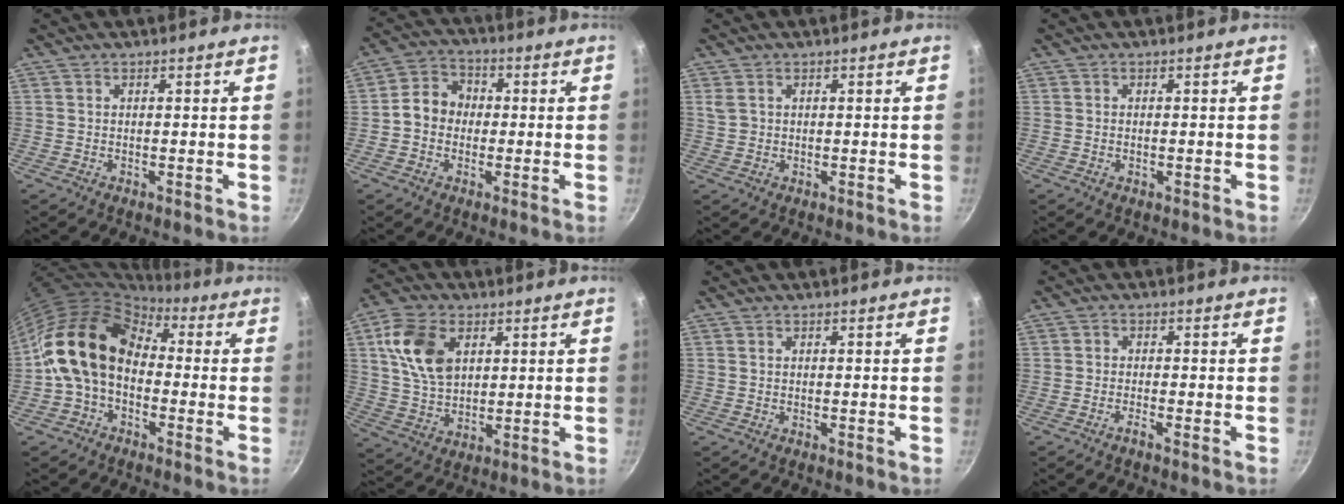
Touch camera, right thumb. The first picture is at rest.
{"total": 7.2, "force": [-0.4, 6.1, 3.7], "torque": [-0.035, 0.021, -0.024]}
{"total": 2.1, "force": [0.7, 1.6, 1.1], "torque": [-0.020, 0.003, 0.017]}
{"total": 0.7, "force": [-0.2, 0.5, 0.6], "torque": [-0.009, 0.002, -0.003]}
{"total": 14.1, "force": [-0.3, 10.1, 9.8], "torque": [-0.146, 0.035, -0.026]}
{"total": 12.4, "force": [3.9, 8.2, 8.4], "torque": [-0.139, -0.009, 0.074]}
{"total": 0.0}
{"total": 1.5, "force": [-1.1, 0.2, 1.0], "torque": [-0.023, 0.011, -0.028]}